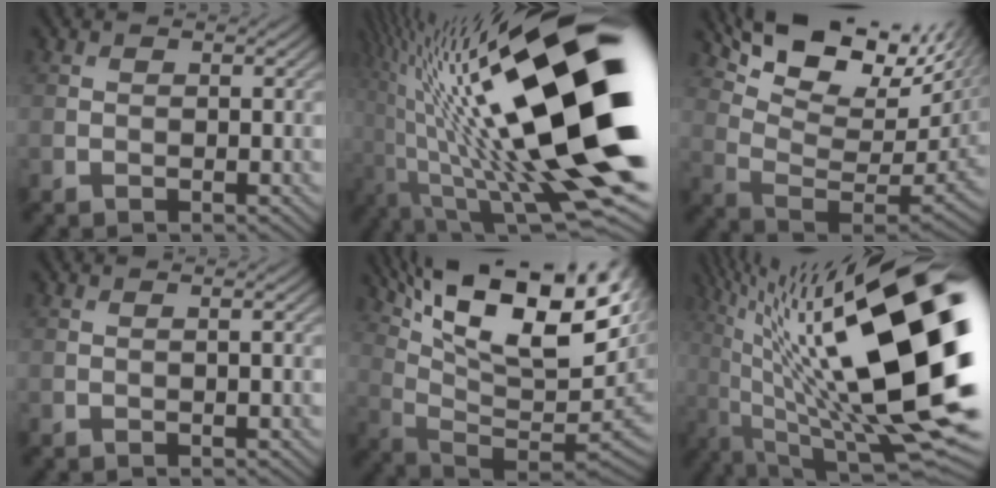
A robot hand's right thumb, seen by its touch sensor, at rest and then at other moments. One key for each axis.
{"total": 24.0, "fx": -0.5, "fy": 6.8, "fz": 23.0, "tx": -0.396, "ty": 0.007, "tz": -0.019}
{"total": 16.8, "fx": 10.2, "fy": 6.2, "fz": 11.9, "tx": -0.222, "ty": 0.011, "tz": 0.156}
{"total": 0.6, "fx": 0.1, "fy": 0.0, "fz": 0.6, "tx": -0.008, "ty": 0.003, "tz": 0.000}
{"total": 20.7, "fx": 10.8, "fy": 6.7, "fz": 16.3, "tx": -0.273, "ty": 0.027, "tz": 0.174}
{"total": 23.0, "fx": 1.9, "fy": 7.3, "fz": 21.7, "tx": -0.344, "ty": 0.017, "tz": 0.038}